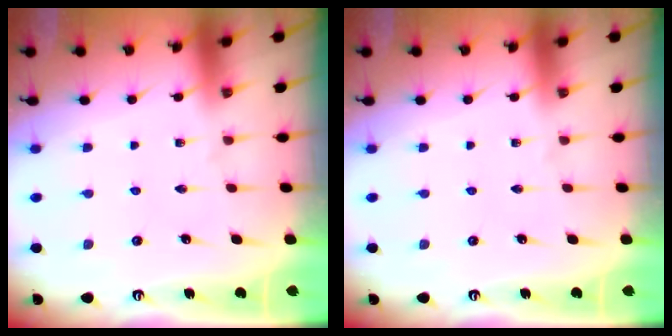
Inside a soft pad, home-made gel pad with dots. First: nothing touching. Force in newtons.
{"total": 0.0}